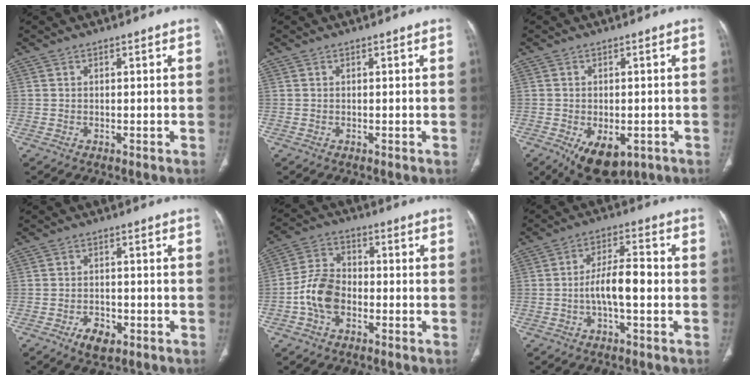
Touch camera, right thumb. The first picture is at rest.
{"total": 0.0}
{"total": 9.8, "force": [-4.4, 5.7, 6.7], "torque": [-0.088, 0.002, -0.052]}
{"total": 4.2, "force": [-2.2, 2.5, 2.6], "torque": [-0.037, 0.010, -0.033]}
{"total": 8.9, "force": [-2.6, 6.2, 5.9], "torque": [-0.107, 0.029, -0.057]}
{"total": 7.9, "force": [-1.4, 2.7, 7.3], "torque": [-0.130, 0.026, -0.029]}